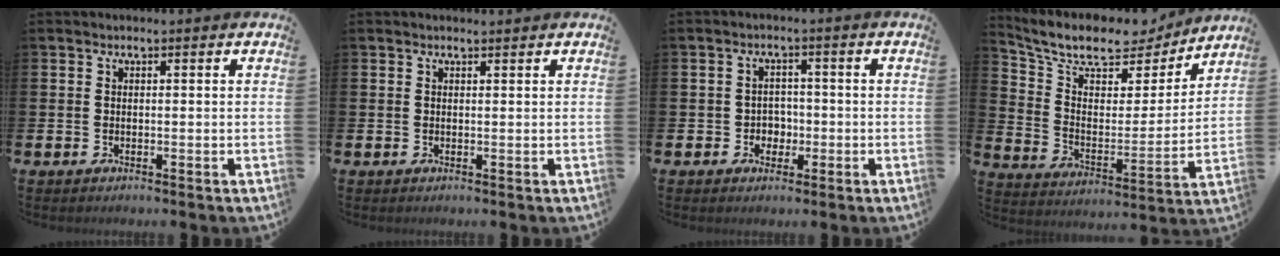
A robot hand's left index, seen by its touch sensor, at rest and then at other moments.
{"total": 0.5, "force": [0.5, 0.0, 0.0], "torque": [0.008, -0.003, 0.008]}
{"total": 2.4, "force": [-0.7, 2.2, 0.7], "torque": [-0.011, 0.002, -0.021]}
{"total": 10.0, "force": [8.8, 3.7, 3.1], "torque": [-0.098, -0.062, 0.148]}